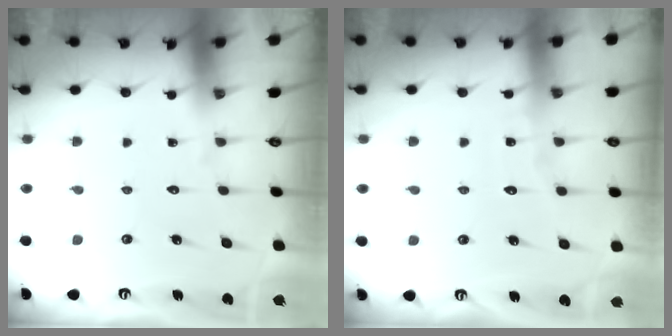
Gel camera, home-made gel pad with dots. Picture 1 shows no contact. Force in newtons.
{"total": 2.8, "press": 2.8, "slide": 0.2}